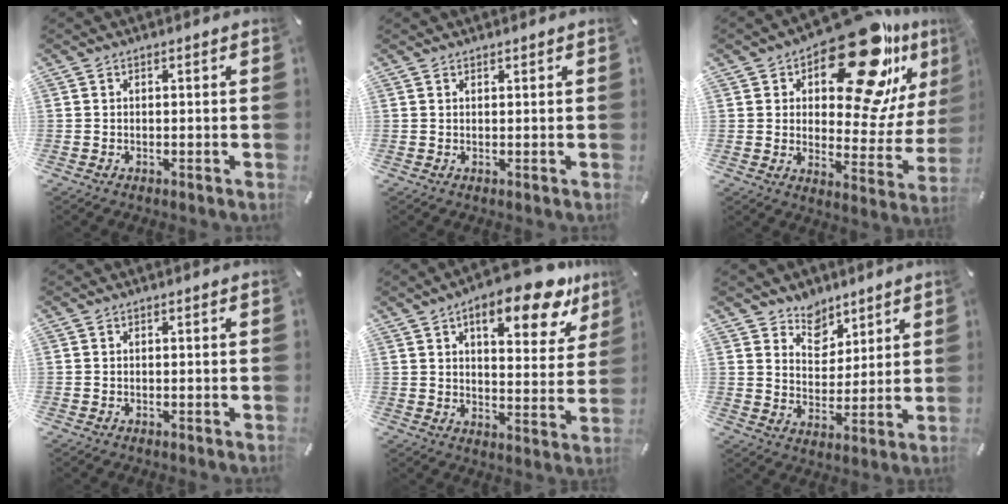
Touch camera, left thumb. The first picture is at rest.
{"total": 0.6, "force": [0.5, 0.3, 0.0], "torque": [0.000, -0.001, 0.011]}
{"total": 24.4, "force": [15.8, 10.4, 15.4], "torque": [-0.204, -0.112, 0.260]}
{"total": 0.0}
{"total": 16.8, "force": [10.8, 6.4, 11.1], "torque": [-0.146, -0.061, 0.172]}
{"total": 7.5, "force": [5.5, 5.1, -0.4], "torque": [-0.005, -0.051, 0.103]}